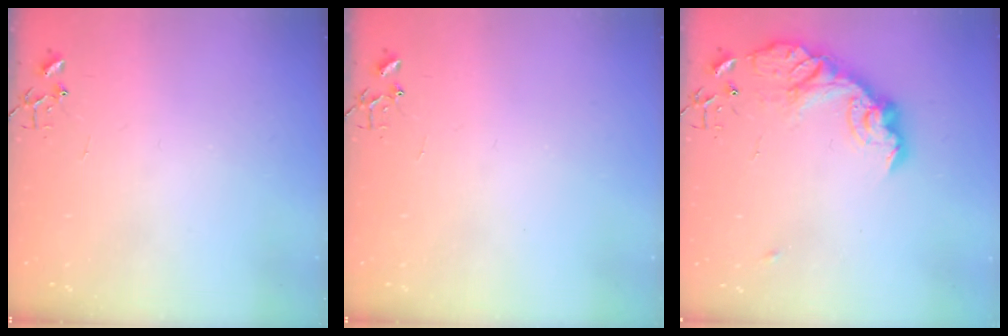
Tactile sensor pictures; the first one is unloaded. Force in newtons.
{"total": 0.0}
{"total": 15.7, "press": 15.7, "slide": 1.0}